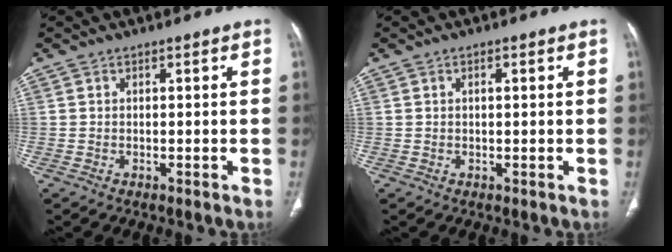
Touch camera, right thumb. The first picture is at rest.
{"total": 1.2, "force": [0.3, 0.4, 1.1], "torque": [-0.018, 0.006, 0.006]}